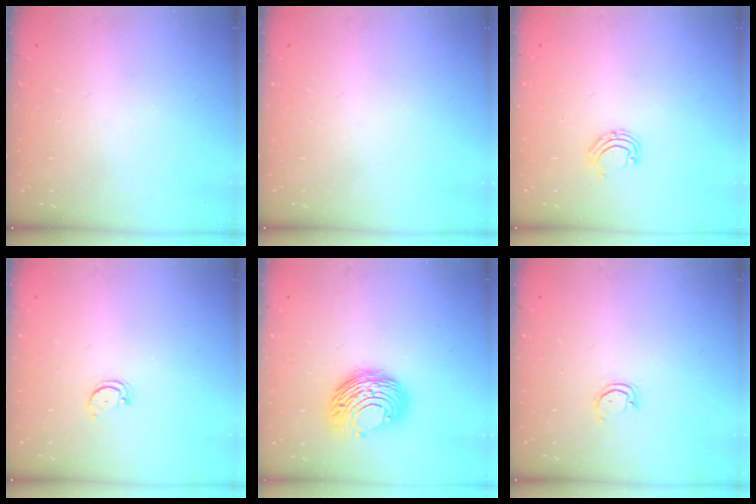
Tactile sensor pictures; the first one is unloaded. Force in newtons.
{"total": 0.0}
{"total": 4.1, "press": 4.1, "slide": 0.4}
{"total": 2.5, "press": 2.4, "slide": 0.5}
{"total": 11.0, "press": 11.0, "slide": 0.4}
{"total": 2.9, "press": 2.9, "slide": 0.3}